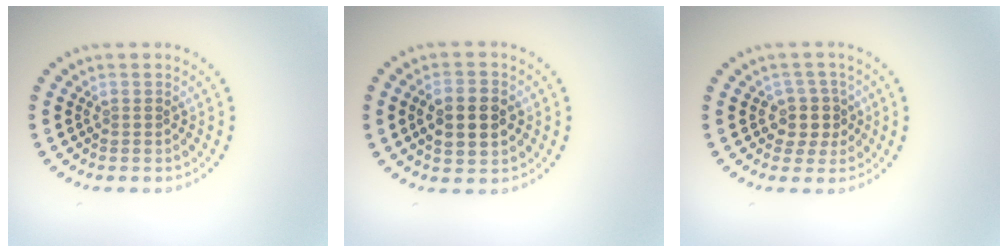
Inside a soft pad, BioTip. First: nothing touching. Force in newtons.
{"total": 4.6, "press": 4.6, "slide": 0.3}
{"total": 2.6, "press": 2.1, "slide": 1.5}